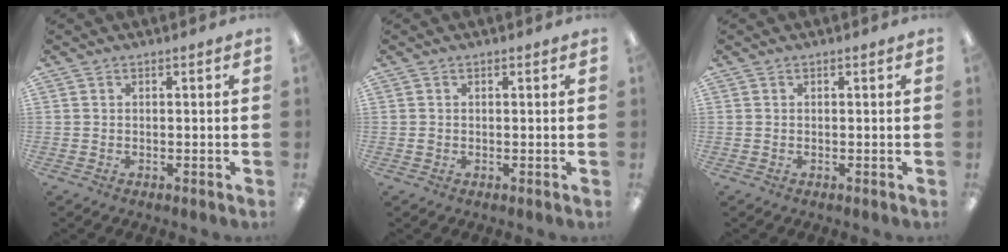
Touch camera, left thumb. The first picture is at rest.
{"total": 0.7, "force": [0.1, 0.6, 0.2], "torque": [-0.004, 0.005, 0.000]}
{"total": 0.0}